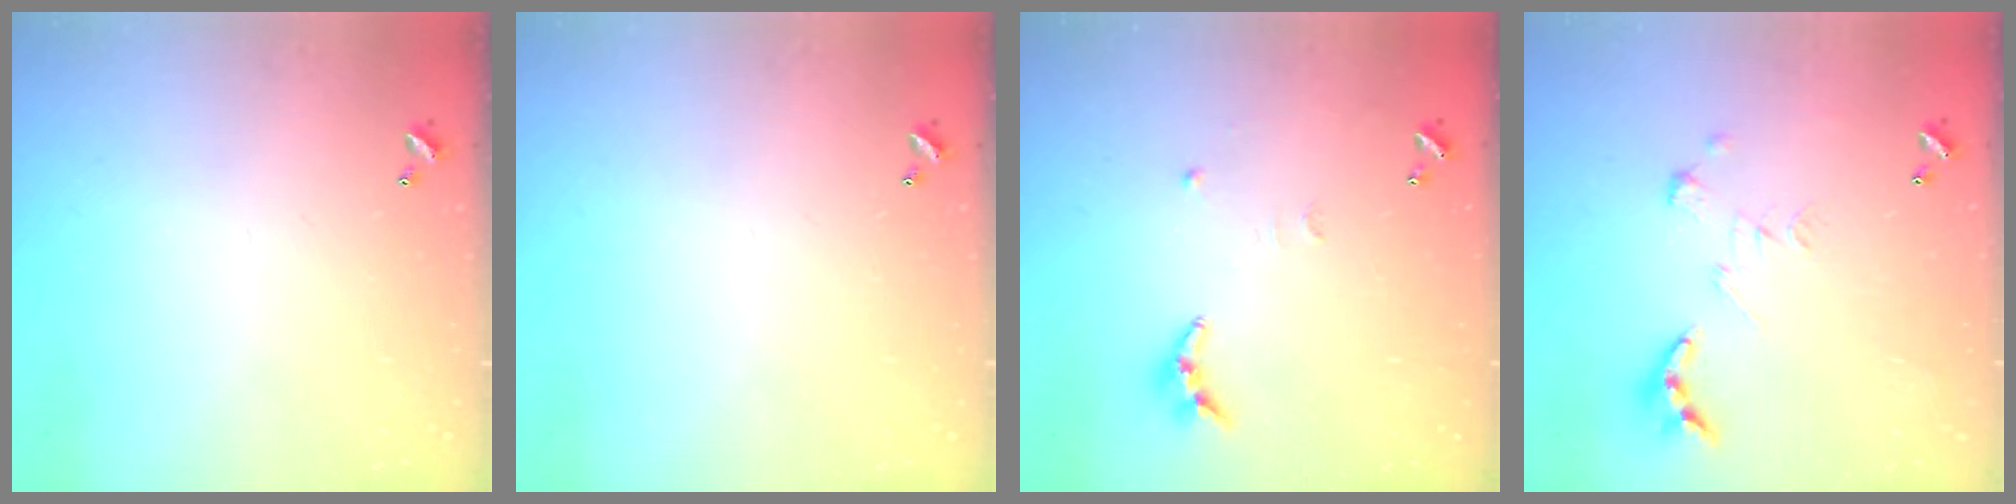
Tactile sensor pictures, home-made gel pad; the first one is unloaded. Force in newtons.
{"total": 0.0}
{"total": 7.9, "press": 7.9, "slide": 0.2}
{"total": 2.7, "press": 2.2, "slide": 1.5}